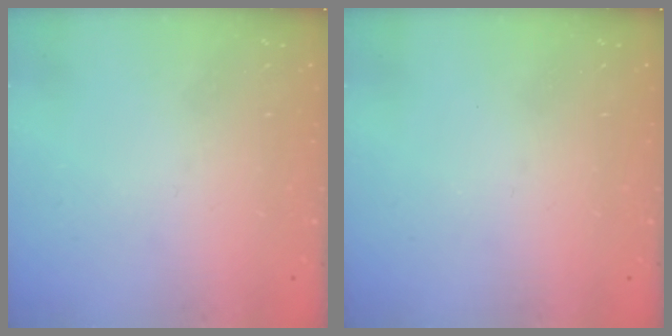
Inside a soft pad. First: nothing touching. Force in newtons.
{"total": 0.0}